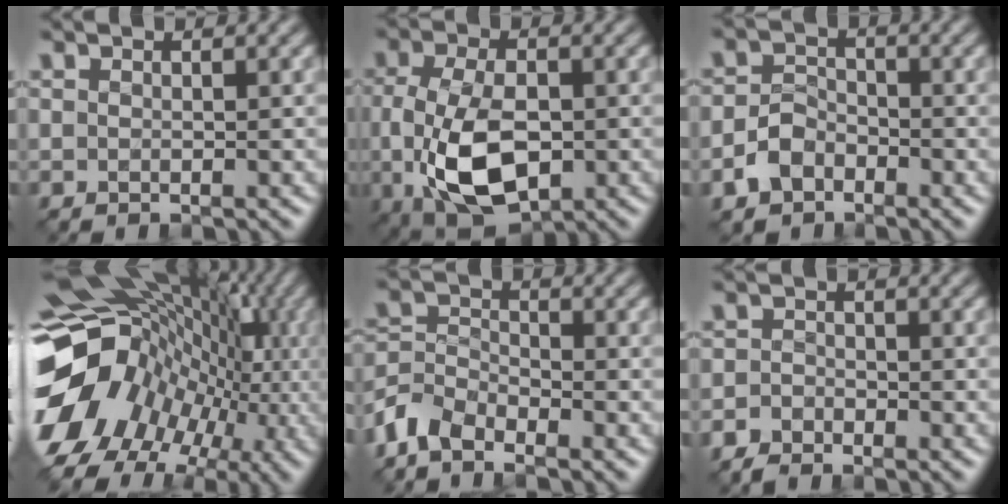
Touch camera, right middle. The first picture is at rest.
{"total": 8.9, "force": [-1.8, 4.9, 7.2], "torque": [-0.153, -0.017, -0.028]}
{"total": 3.0, "force": [-1.8, 2.1, 1.3], "torque": [-0.021, 0.007, -0.038]}
{"total": 17.3, "force": [-3.1, 13.4, 10.5], "torque": [-0.198, 0.011, -0.037]}
{"total": 4.3, "force": [-3.3, 1.9, 1.9], "torque": [-0.040, -0.001, -0.079]}
{"total": 1.8, "force": [-1.5, 0.9, 0.4], "torque": [-0.005, 0.002, -0.035]}